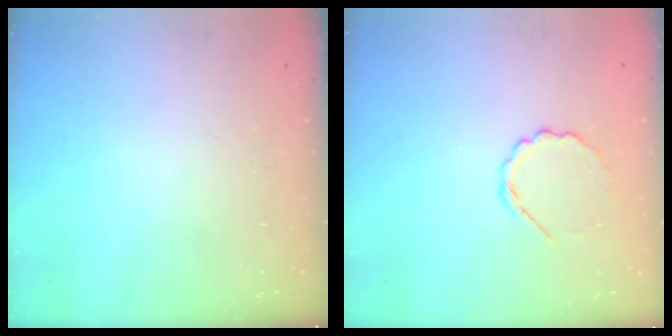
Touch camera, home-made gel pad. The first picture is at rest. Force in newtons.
{"total": 5.8, "press": 5.6, "slide": 1.8}